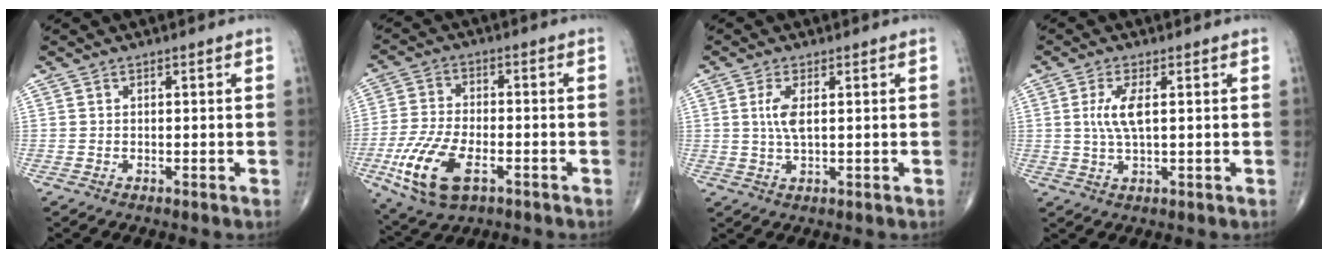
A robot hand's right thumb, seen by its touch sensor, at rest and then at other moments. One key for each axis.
{"total": 13.4, "fx": -5.2, "fy": 6.6, "fz": 10.4, "tx": -0.214, "ty": 0.004, "tz": -0.093}
{"total": 3.9, "fx": 0.8, "fy": 1.3, "fz": 3.6, "tx": -0.083, "ty": -0.001, "tz": 0.017}
{"total": 5.1, "fx": 0.9, "fy": 1.5, "fz": 4.8, "tx": -0.112, "ty": -0.003, "tz": 0.020}